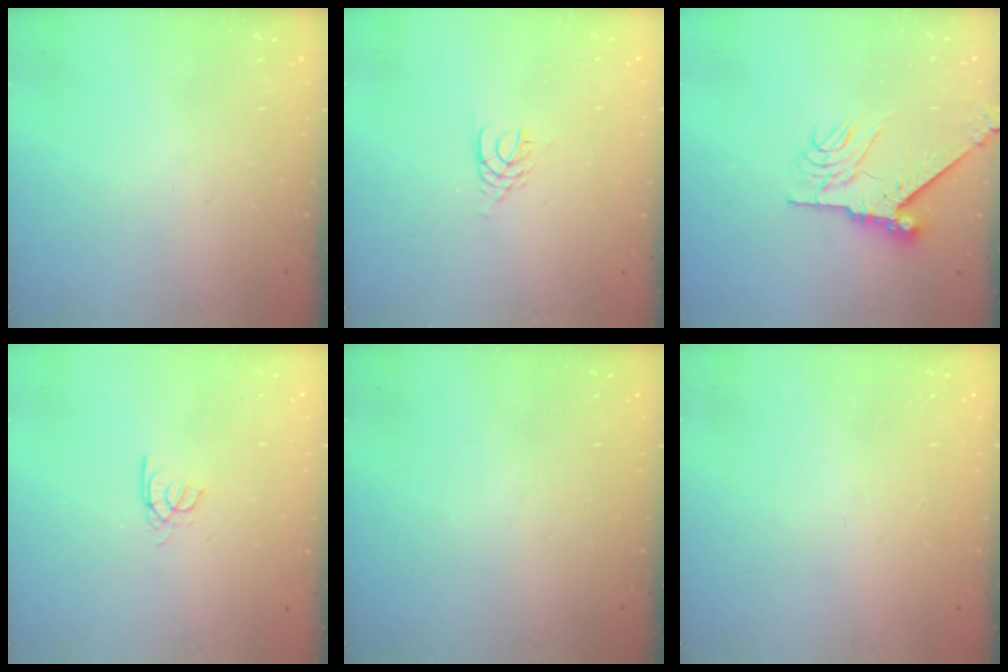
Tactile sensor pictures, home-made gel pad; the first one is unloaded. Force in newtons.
{"total": 3.0, "press": 2.9, "slide": 0.4}
{"total": 8.9, "press": 8.9, "slide": 0.9}
{"total": 2.6, "press": 2.6, "slide": 0.3}
{"total": 0.0}
{"total": 0.8, "press": 0.8, "slide": 0.2}